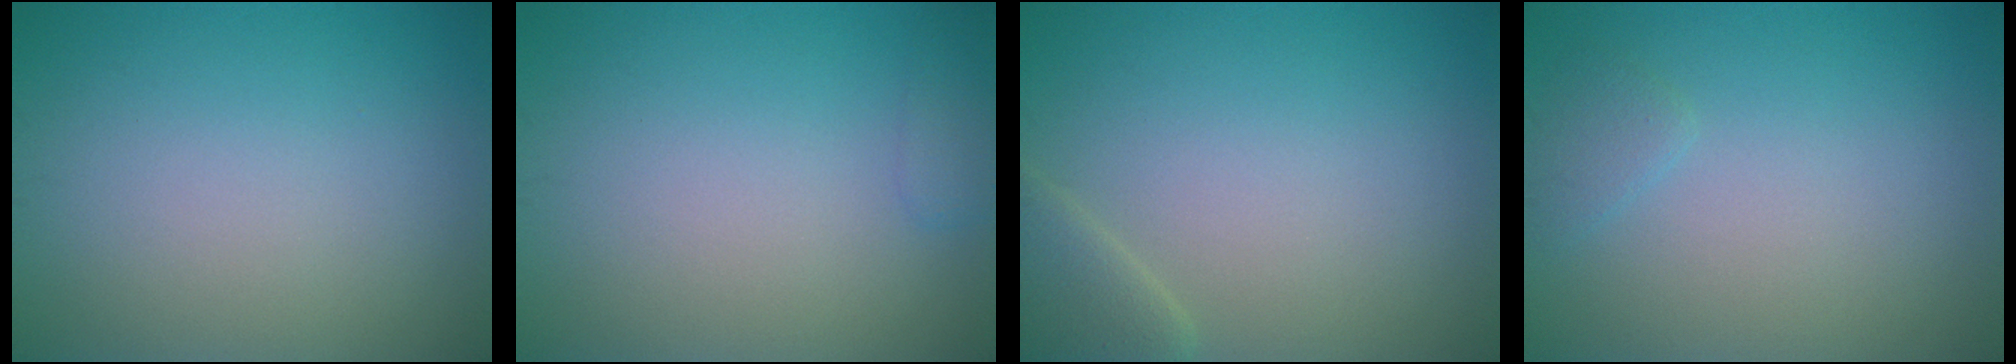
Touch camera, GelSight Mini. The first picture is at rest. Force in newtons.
{"total": 1.1, "press": 1.1, "slide": 0.1}
{"total": 2.5, "press": 2.5, "slide": 0.2}
{"total": 1.0, "press": 1.0, "slide": 0.1}